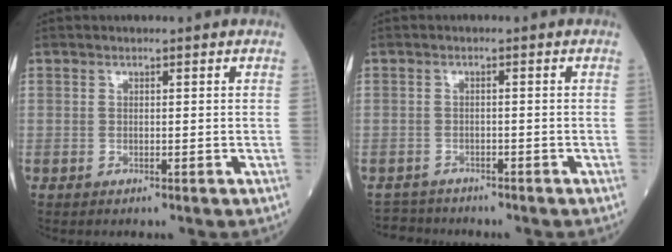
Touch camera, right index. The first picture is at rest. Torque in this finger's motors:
{"motor_torque": [0.05, -0.12, -0.10, -0.02]}